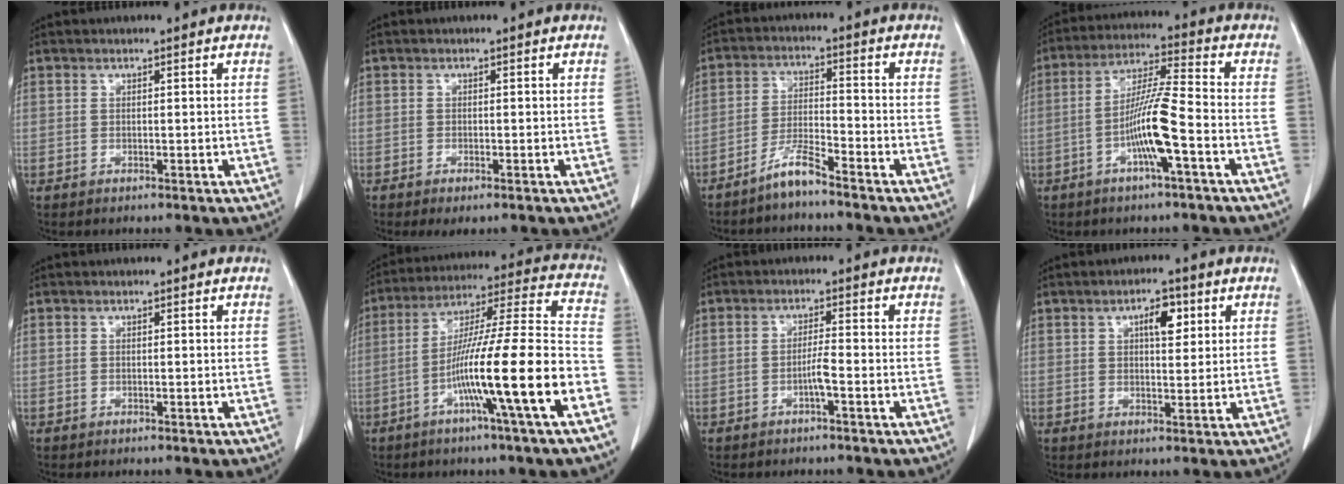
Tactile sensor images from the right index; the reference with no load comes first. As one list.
[{"total": 2.2, "force": [-1.5, 0.6, 1.5], "torque": [-0.020, -0.005, -0.020]}, {"total": 5.1, "force": [-4.3, -0.1, 2.8], "torque": [-0.059, -0.010, -0.089]}, {"total": 9.5, "force": [-3.3, -0.1, 9.0], "torque": [-0.175, 0.005, -0.064]}, {"total": 0.0}, {"total": 18.7, "force": [-7.2, -0.8, 17.2], "torque": [-0.287, -0.005, -0.128]}, {"total": 2.5, "force": [-1.1, -0.2, 2.3], "torque": [-0.040, 0.001, -0.021]}, {"total": 4.5, "force": [1.8, 1.8, 3.8], "torque": [-0.060, 0.006, 0.027]}]